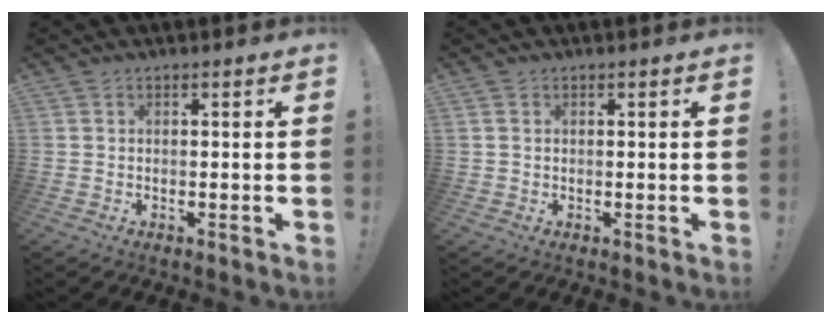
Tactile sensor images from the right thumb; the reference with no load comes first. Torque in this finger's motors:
{"motor_torque": [-0.09, -0.08, -0.06, -0.03, 0.06]}